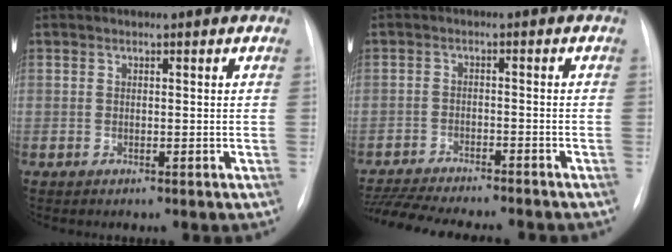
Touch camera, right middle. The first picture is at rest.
{"total": 14.6, "force": [-13.1, 1.8, 6.1], "torque": [-0.115, -0.014, -0.193]}